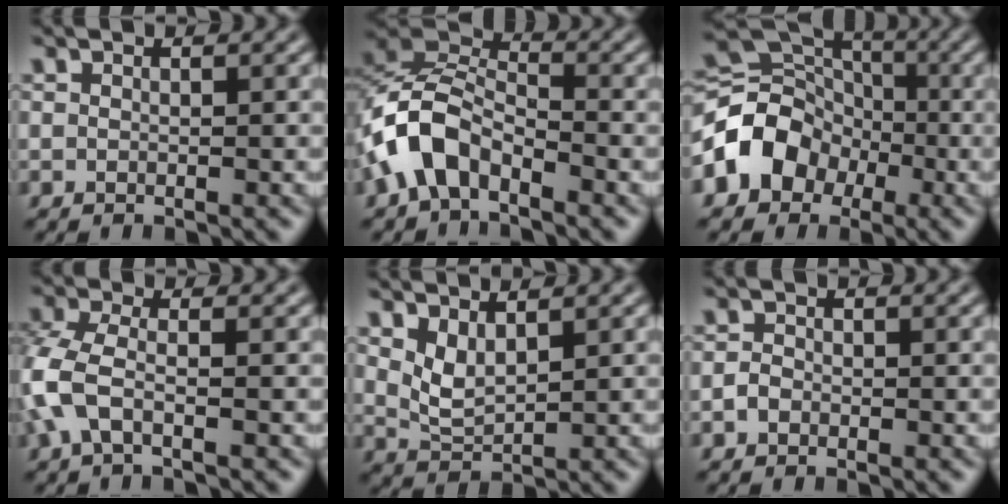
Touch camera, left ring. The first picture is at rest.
{"total": 6.2, "force": [-3.2, 3.4, 4.1], "torque": [-0.077, 0.011, -0.072]}
{"total": 6.8, "force": [-2.6, 5.5, 3.2], "torque": [-0.038, 0.011, -0.062]}
{"total": 4.0, "force": [-1.4, 1.9, 3.2], "torque": [-0.089, 0.003, -0.038]}
{"total": 2.4, "force": [1.3, 1.1, 1.6], "torque": [-0.040, -0.010, 0.034]}
{"total": 1.1, "force": [-0.6, 0.8, 0.4], "torque": [-0.007, 0.001, -0.014]}